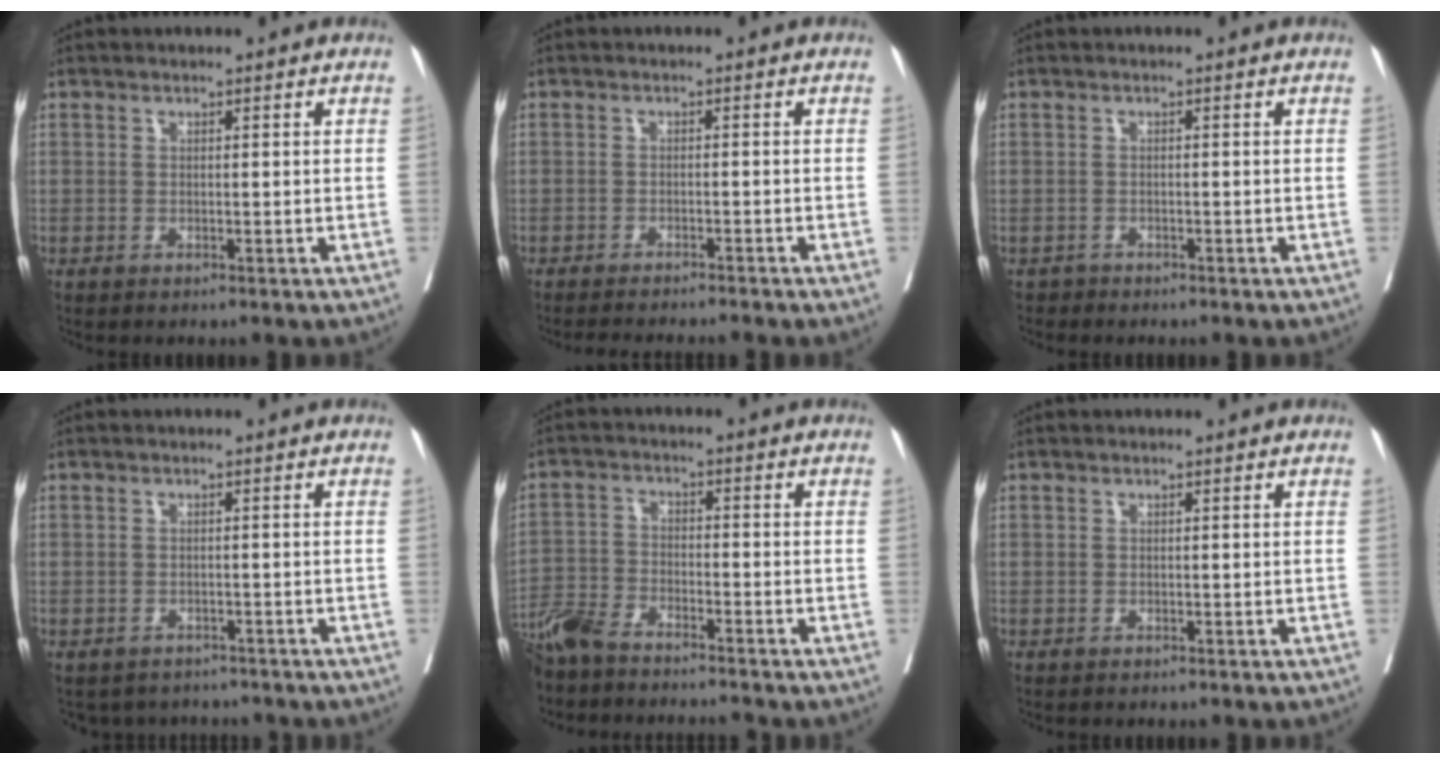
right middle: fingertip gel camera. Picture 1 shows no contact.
{"total": 5.9, "force": [-4.9, -0.7, 3.2], "torque": [-0.017, -0.009, -0.070]}
{"total": 0.8, "force": [-0.7, 0.3, -0.2], "torque": [-0.002, 0.000, -0.015]}
{"total": 5.1, "force": [-4.6, 2.1, 0.0], "torque": [0.009, 0.008, -0.056]}
{"total": 8.3, "force": [-7.6, 1.4, 3.2], "torque": [-0.064, -0.016, -0.140]}
{"total": 0.0}